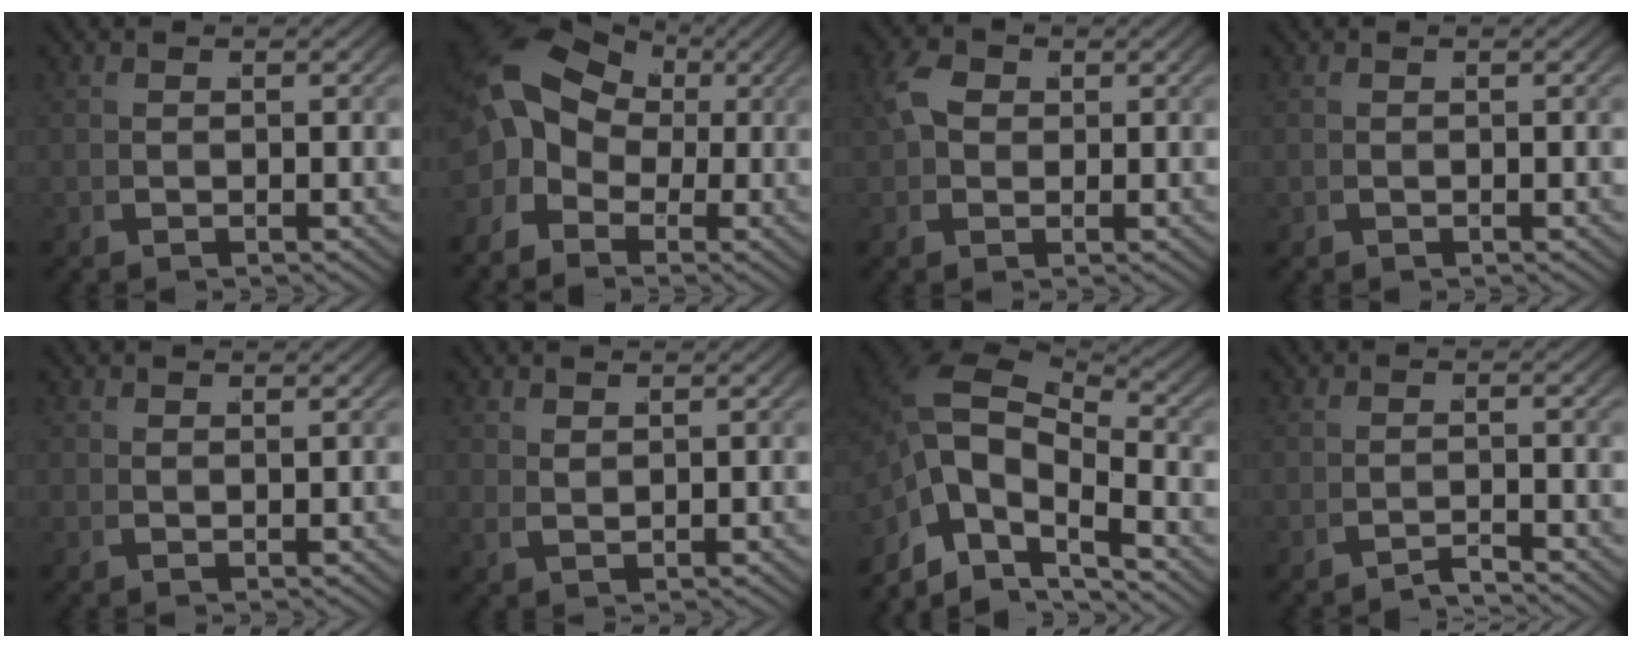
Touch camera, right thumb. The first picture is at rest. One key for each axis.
{"total": 8.5, "fx": 1.5, "fy": 6.7, "fz": 4.9, "tx": -0.107, "ty": 0.002, "tz": 0.012}
{"total": 3.5, "fx": 0.8, "fy": 2.5, "fz": 2.3, "tx": -0.057, "ty": -0.002, "tz": 0.014}
{"total": 0.0}
{"total": 1.1, "fx": 0.7, "fy": -0.8, "fz": -0.1, "tx": 0.011, "ty": 0.010, "tz": 0.012}
{"total": 1.0, "fx": 0.8, "fy": -0.5, "fz": 0.2, "tx": 0.003, "ty": 0.008, "tz": 0.015}
{"total": 8.8, "fx": -1.3, "fy": 5.5, "fz": 6.7, "tx": -0.160, "ty": -0.020, "tz": -0.025}
{"total": 2.4, "fx": -1.9, "fy": -1.1, "fz": -1.0, "tx": 0.026, "ty": 0.005, "tz": -0.042}